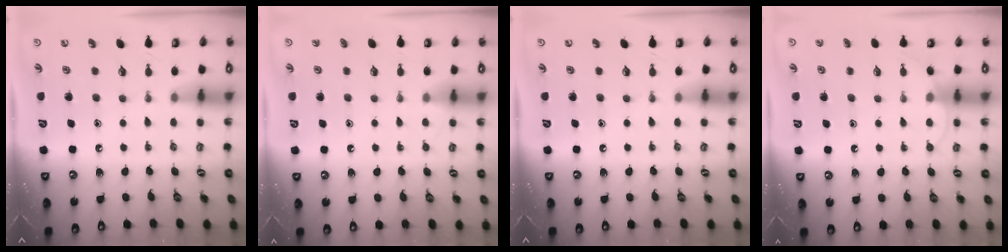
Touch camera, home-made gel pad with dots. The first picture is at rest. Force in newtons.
{"total": 2.6, "press": 2.5, "slide": 0.3}
{"total": 0.0}
{"total": 6.1, "press": 6.1, "slide": 0.6}